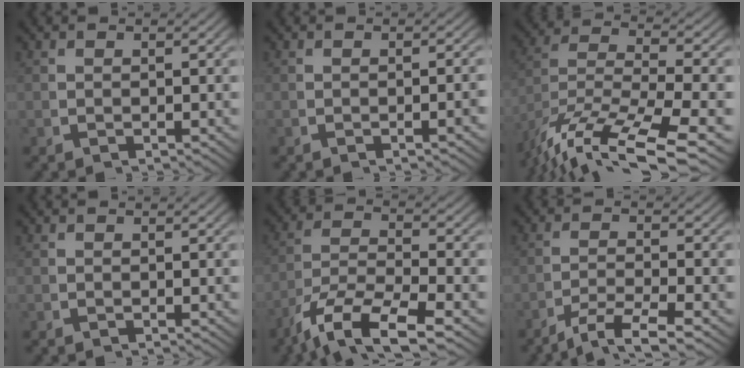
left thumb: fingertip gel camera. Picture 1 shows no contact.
{"total": 1.2, "force": [-0.5, 0.0, 1.1], "torque": [-0.013, 0.006, -0.009]}
{"total": 11.4, "force": [-3.3, 7.2, 8.3], "torque": [-0.196, -0.047, -0.026]}
{"total": 0.0}
{"total": 8.4, "force": [-3.2, 4.3, 6.4], "torque": [-0.140, -0.032, -0.036]}
{"total": 4.2, "force": [-2.4, 1.6, 3.0], "torque": [-0.055, -0.005, -0.038]}